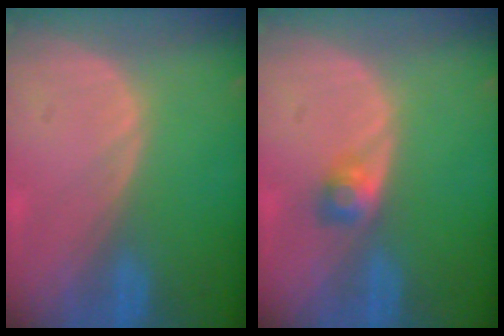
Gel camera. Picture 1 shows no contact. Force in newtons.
{"total": 2.5, "press": 2.3, "slide": 1.0}